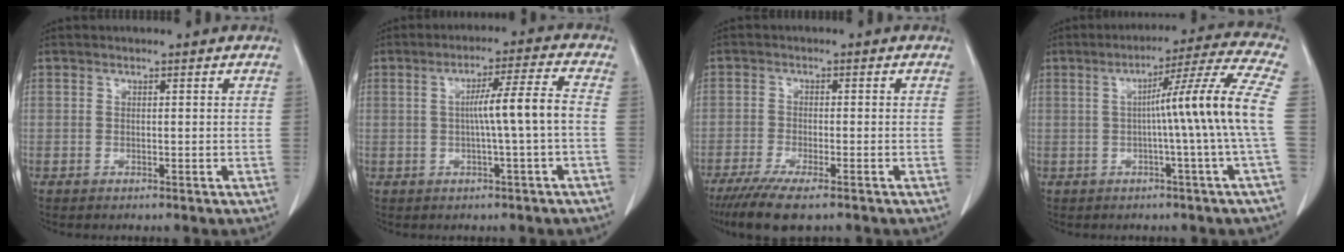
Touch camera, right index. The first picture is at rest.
{"total": 6.9, "force": [-0.6, -1.3, 6.7], "torque": [-0.111, 0.012, -0.006]}
{"total": 7.9, "force": [-5.9, 0.9, 5.2], "torque": [-0.085, -0.020, -0.091]}
{"total": 11.9, "force": [-0.4, -2.9, 11.6], "torque": [-0.160, 0.011, -0.003]}